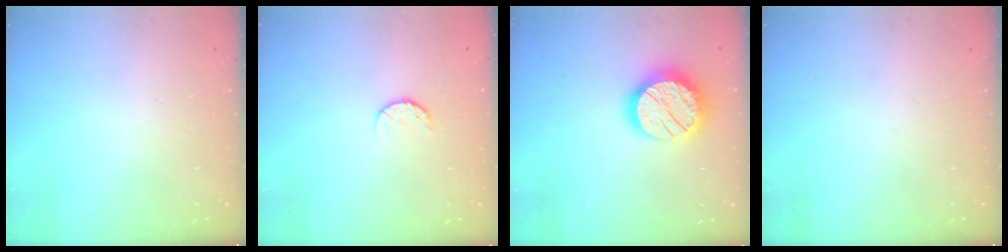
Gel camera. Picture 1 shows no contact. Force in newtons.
{"total": 6.0, "press": 5.9, "slide": 0.6}
{"total": 18.1, "press": 18.0, "slide": 1.1}
{"total": 0.0}